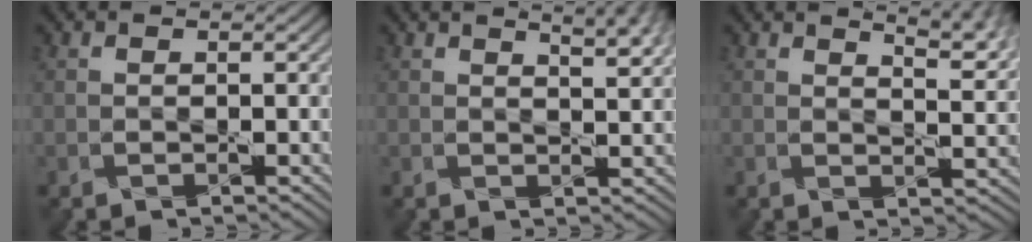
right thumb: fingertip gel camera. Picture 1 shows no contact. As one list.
[{"total": 5.6, "force": [3.5, 1.6, 4.0], "torque": [-0.043, 0.013, 0.032]}, {"total": 6.2, "force": [4.6, 1.4, 3.8], "torque": [-0.049, 0.003, 0.057]}]